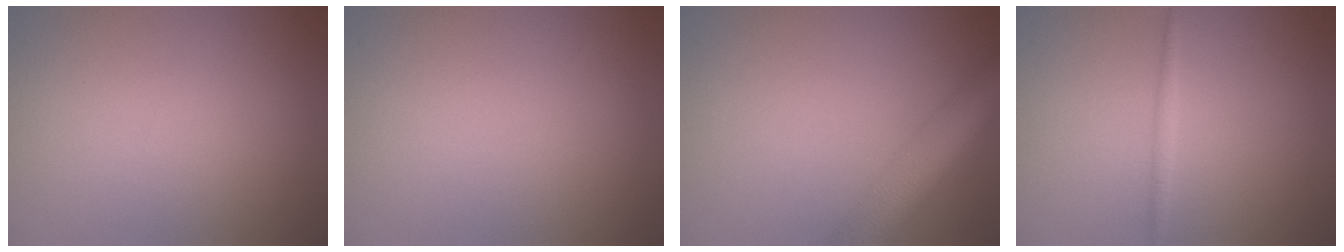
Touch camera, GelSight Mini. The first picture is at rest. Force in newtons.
{"total": 0.0}
{"total": 6.9, "press": 6.9, "slide": 0.3}
{"total": 1.0, "press": 1.0, "slide": 0.0}